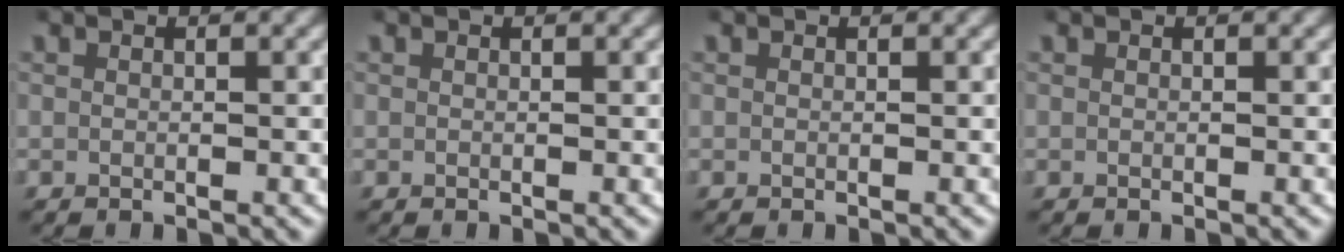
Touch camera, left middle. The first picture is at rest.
{"total": 0.0}
{"total": 0.0}
{"total": 0.0}